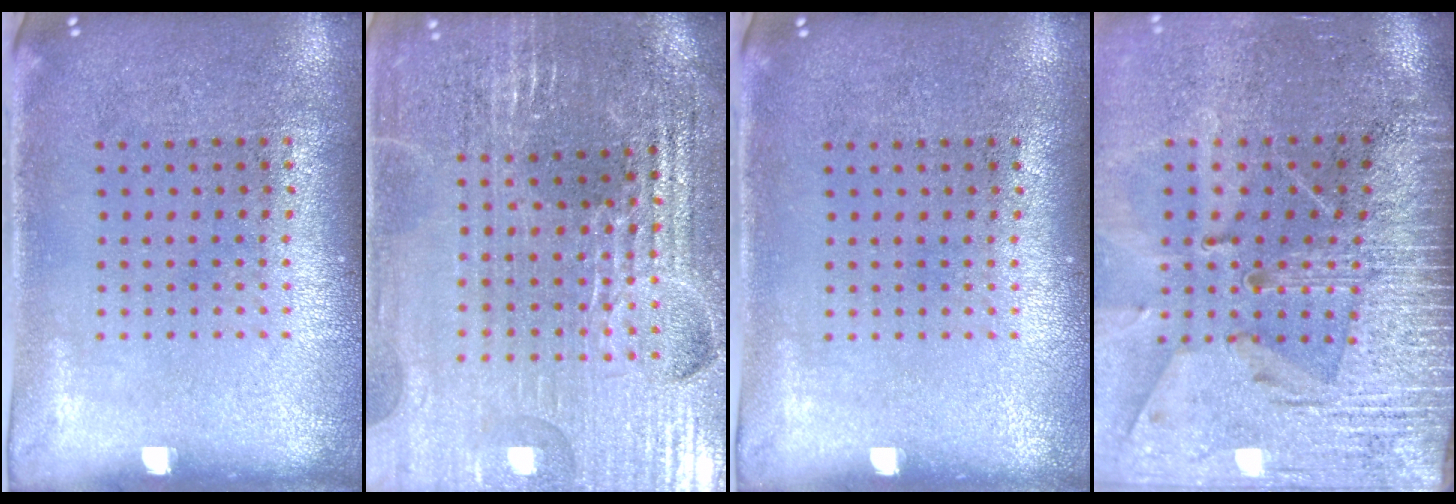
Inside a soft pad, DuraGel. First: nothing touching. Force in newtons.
{"total": 4.2, "press": 4.0, "slide": 1.1}
{"total": 0.0}
{"total": 4.1, "press": 3.5, "slide": 2.2}